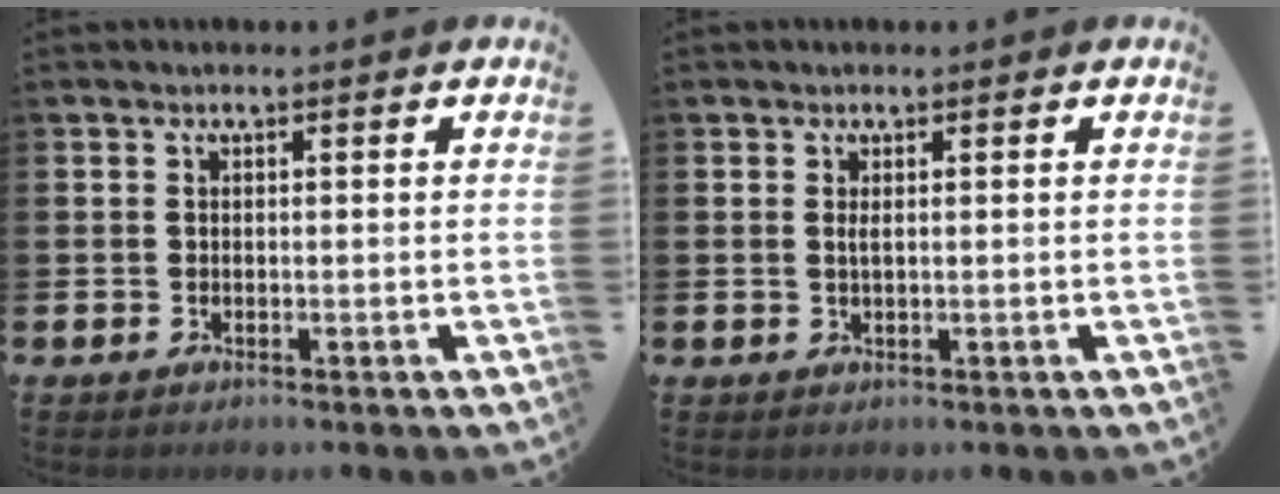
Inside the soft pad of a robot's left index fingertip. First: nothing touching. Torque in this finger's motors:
{"motor_torque": [0.11, 0.04, 0.00, 0.02]}